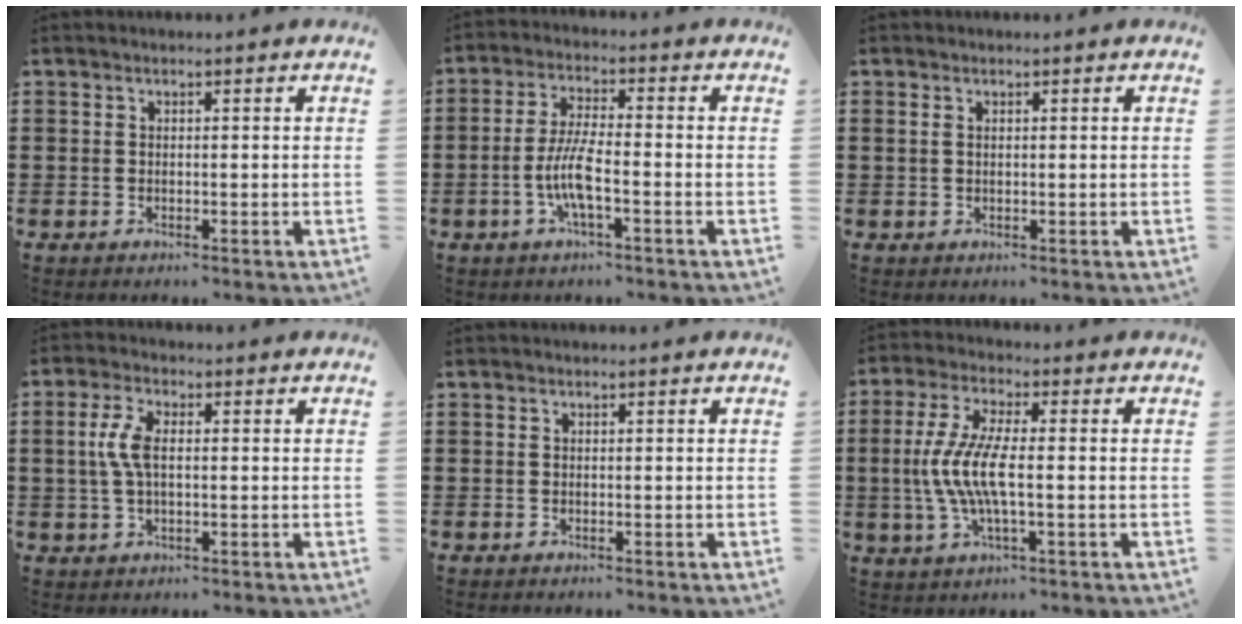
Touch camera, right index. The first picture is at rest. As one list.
[{"total": 6.3, "force": [-2.1, 1.2, 5.8], "torque": [-0.134, -0.013, -0.046]}, {"total": 0.7, "force": [0.3, 0.4, 0.5], "torque": [-0.012, 0.003, 0.005]}, {"total": 5.2, "force": [0.3, 2.1, 4.8], "torque": [-0.118, -0.002, -0.004]}, {"total": 0.0}, {"total": 7.9, "force": [-1.2, 1.9, 7.5], "torque": [-0.173, -0.017, -0.032]}]